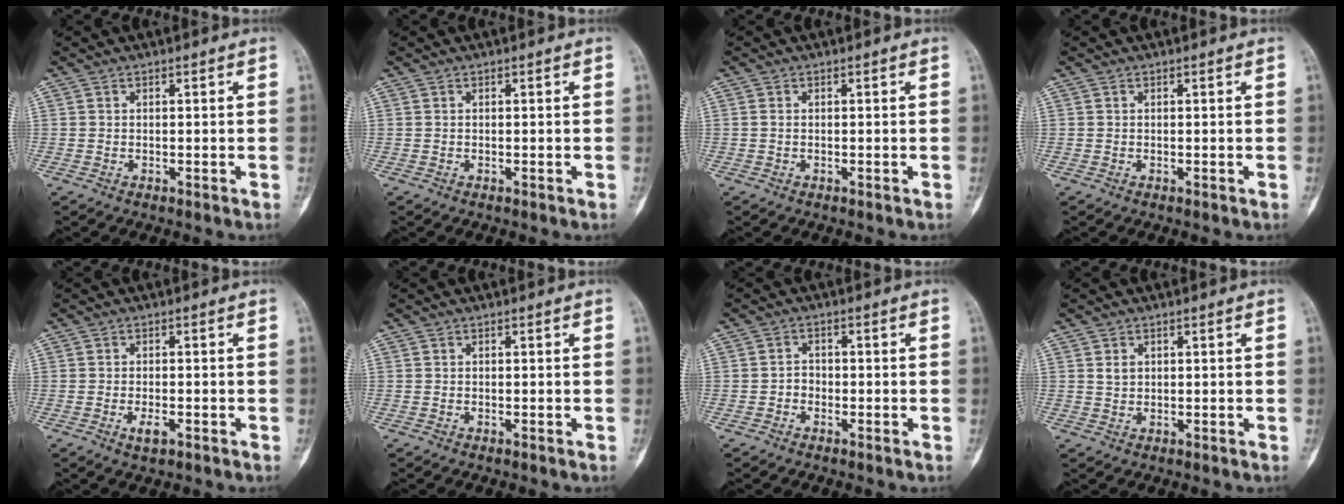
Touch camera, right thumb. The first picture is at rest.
{"total": 0.0}
{"total": 0.5, "force": [-0.2, 0.3, 0.4], "torque": [-0.008, 0.001, -0.007]}
{"total": 0.0}
{"total": 2.7, "force": [-1.1, 1.1, 2.1], "torque": [-0.035, 0.003, -0.018]}
{"total": 0.0}
{"total": 2.0, "force": [-1.0, 1.5, 0.7], "torque": [0.000, 0.011, -0.025]}
{"total": 1.7, "force": [0.6, 1.3, 0.9], "torque": [-0.012, -0.002, 0.013]}